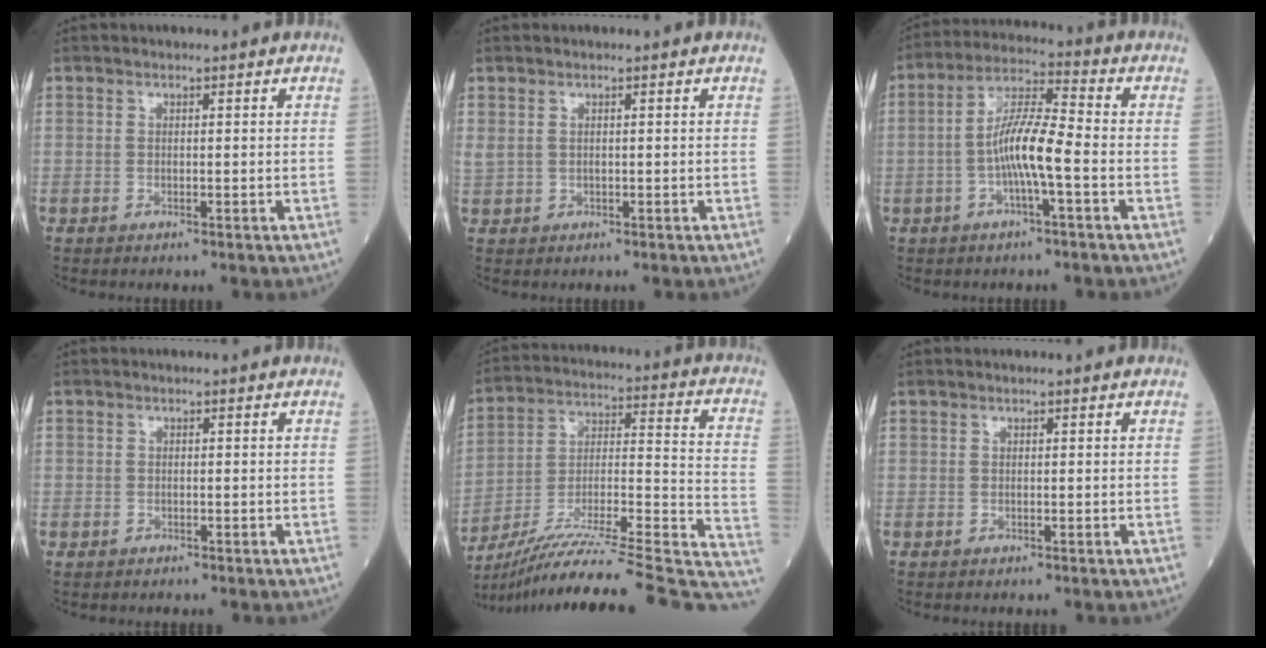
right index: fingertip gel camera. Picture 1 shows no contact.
{"total": 1.8, "force": [0.6, 1.2, 1.3], "torque": [-0.043, 0.010, 0.021]}
{"total": 8.6, "force": [-2.1, 0.7, 8.3], "torque": [-0.161, 0.013, -0.045]}
{"total": 0.9, "force": [-0.6, 0.7, 0.0], "torque": [-0.009, 0.004, -0.014]}
{"total": 31.7, "force": [-27.2, 1.3, 16.3], "torque": [-0.180, -0.013, -0.405]}
{"total": 0.0}